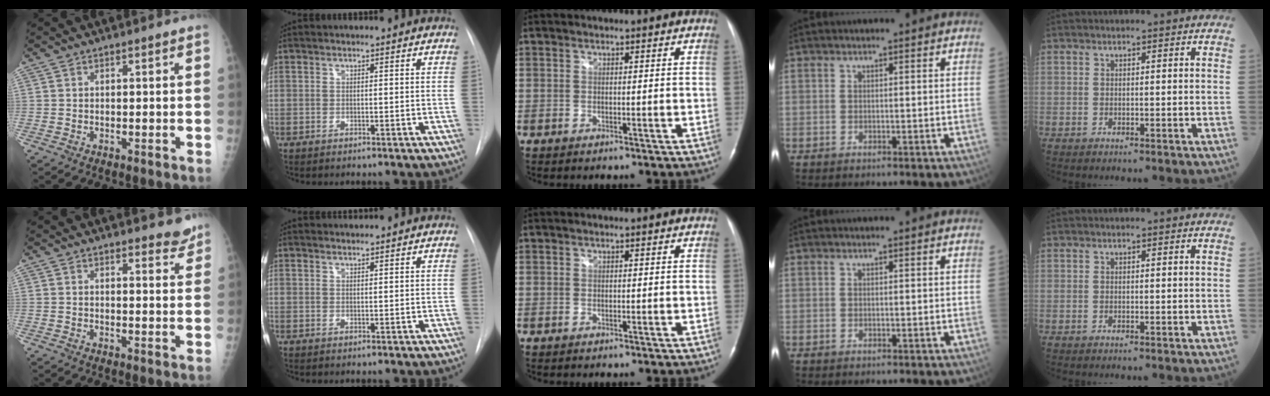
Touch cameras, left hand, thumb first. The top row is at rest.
{"thumb": {"total": 4.3, "force": [4.0, 1.0, 1.2], "torque": [0.001, -0.028, 0.040]}, "index": {"total": 1.0, "force": [0.9, -0.1, -0.2], "torque": [-0.005, 0.005, 0.020]}}